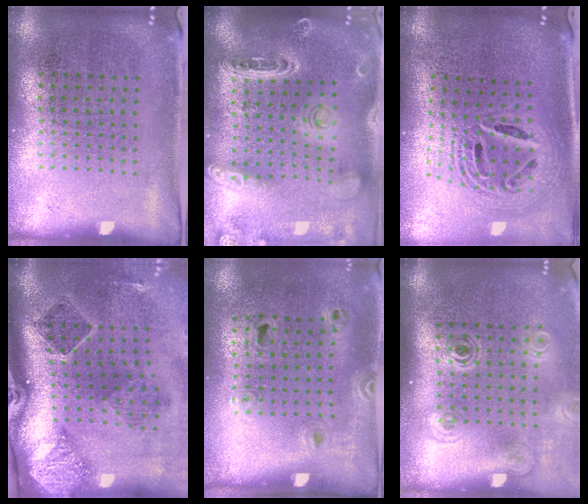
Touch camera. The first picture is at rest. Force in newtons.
{"total": 1.9, "press": 1.9, "slide": 0.5}
{"total": 2.4, "press": 1.8, "slide": 1.6}
{"total": 3.0, "press": 2.0, "slide": 2.3}
{"total": 1.3, "press": 0.8, "slide": 1.1}
{"total": 1.9, "press": 1.3, "slide": 1.4}